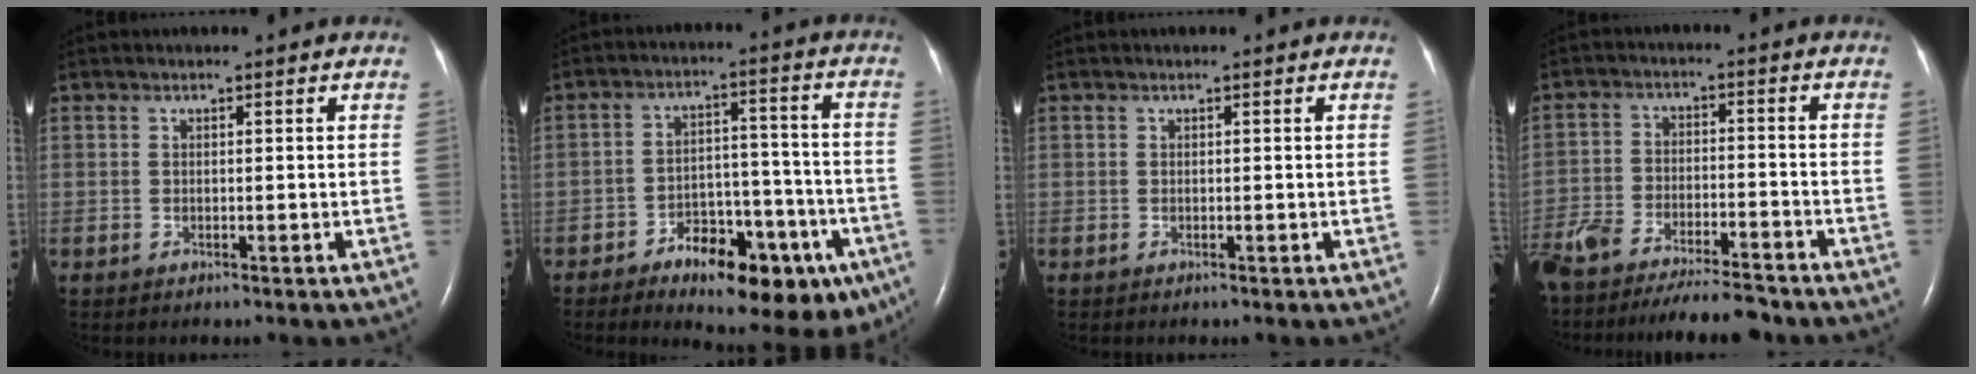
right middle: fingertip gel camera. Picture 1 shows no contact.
{"total": 16.4, "force": [-9.2, 6.7, 11.8], "torque": [-0.122, 0.029, -0.122]}
{"total": 0.0}
{"total": 18.5, "force": [-16.3, 3.4, 8.1], "torque": [-0.174, -0.026, -0.251]}